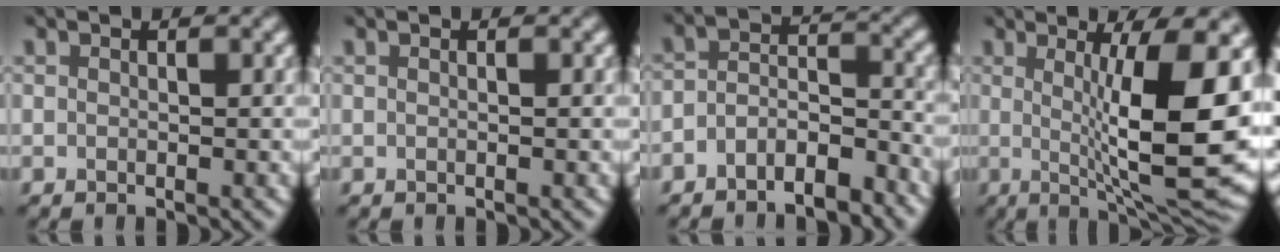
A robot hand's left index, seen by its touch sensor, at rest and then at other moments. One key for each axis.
{"total": 0.5, "fx": 0.1, "fy": 0.1, "fz": 0.5, "tx": -0.006, "ty": -0.004, "tz": -0.004}
{"total": 5.0, "fx": -3.2, "fy": 2.3, "fz": 3.0, "tx": -0.047, "ty": 0.003, "tz": -0.060}
{"total": 12.2, "fx": 0.7, "fy": 2.5, "fz": 12.0, "tx": -0.161, "ty": -0.003, "tz": 0.018}